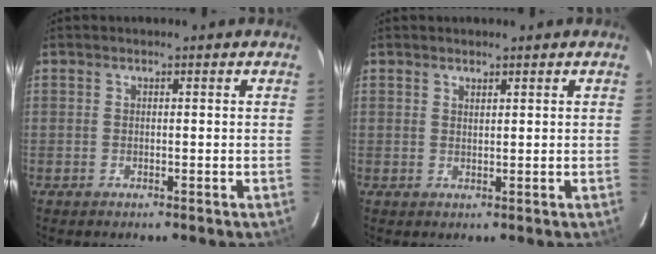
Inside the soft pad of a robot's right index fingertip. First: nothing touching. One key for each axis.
{"total": 1.0, "fx": 0.9, "fy": 0.2, "fz": 0.4, "tx": -0.008, "ty": 0.000, "tz": 0.016}